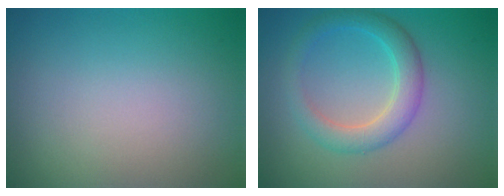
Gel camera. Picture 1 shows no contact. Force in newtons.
{"total": 3.4, "press": 3.4, "slide": 0.2}